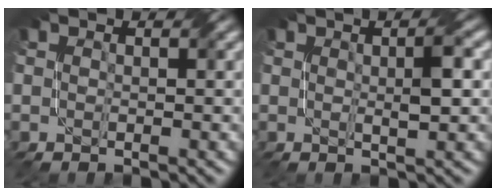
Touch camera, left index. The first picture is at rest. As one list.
[{"total": 2.5, "force": [0.5, 0.4, 2.4], "torque": [-0.037, 0.002, 0.008]}]